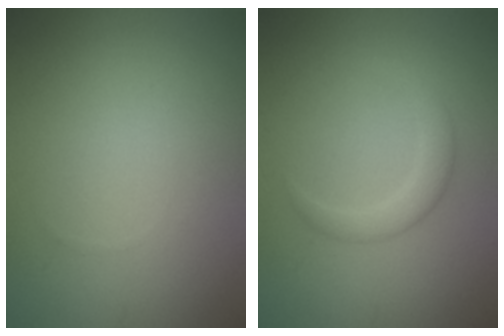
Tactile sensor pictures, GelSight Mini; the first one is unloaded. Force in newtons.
{"total": 2.3, "press": 2.3, "slide": 0.2}